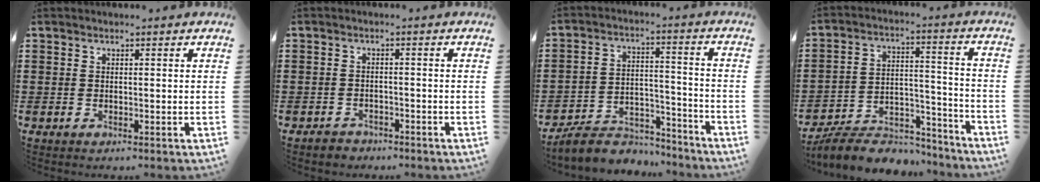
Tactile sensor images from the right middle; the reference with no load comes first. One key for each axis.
{"total": 1.6, "fx": -1.4, "fy": 0.6, "fz": -0.1, "tx": -0.003, "ty": 0.004, "tz": -0.034}
{"total": 6.8, "fx": -6.5, "fy": 1.9, "fz": 1.1, "tx": -0.020, "ty": 0.018, "tz": -0.126}
{"total": 8.0, "fx": -7.5, "fy": 2.2, "fz": 1.8, "tx": -0.030, "ty": 0.021, "tz": -0.145}